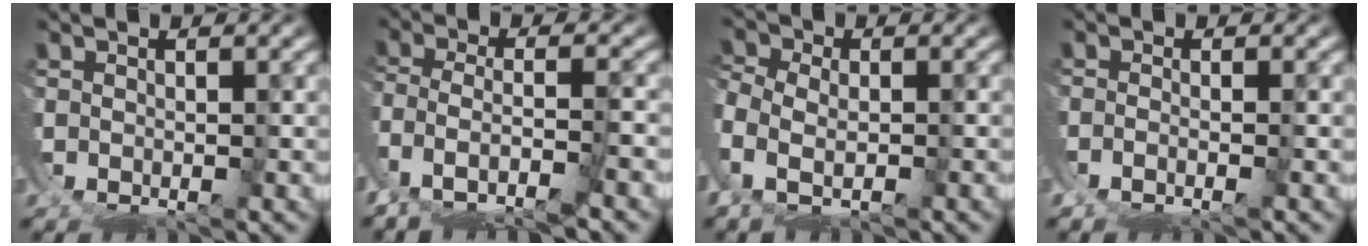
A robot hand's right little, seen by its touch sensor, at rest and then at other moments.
{"total": 3.9, "force": [-1.8, 1.7, 3.0], "torque": [-0.089, -0.030, -0.015]}
{"total": 3.1, "force": [-0.3, 2.3, 2.1], "torque": [-0.074, -0.018, 0.003]}
{"total": 2.0, "force": [-1.3, 0.3, 1.5], "torque": [-0.033, -0.015, -0.014]}